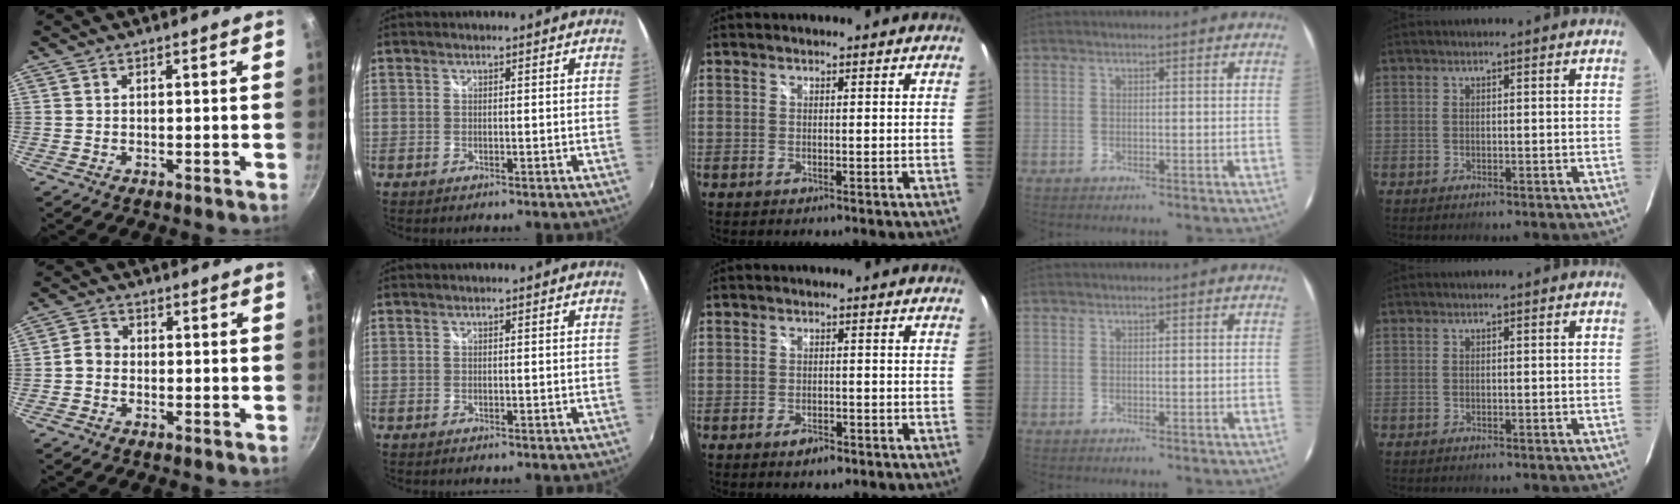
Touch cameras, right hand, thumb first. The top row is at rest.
{"thumb": {"total": 3.0, "force": [-0.9, 2.5, 1.4], "torque": [-0.020, 0.016, -0.028]}, "middle": {"total": 2.8, "force": [-1.8, 1.4, 1.6], "torque": [-0.033, -0.004, -0.028]}}